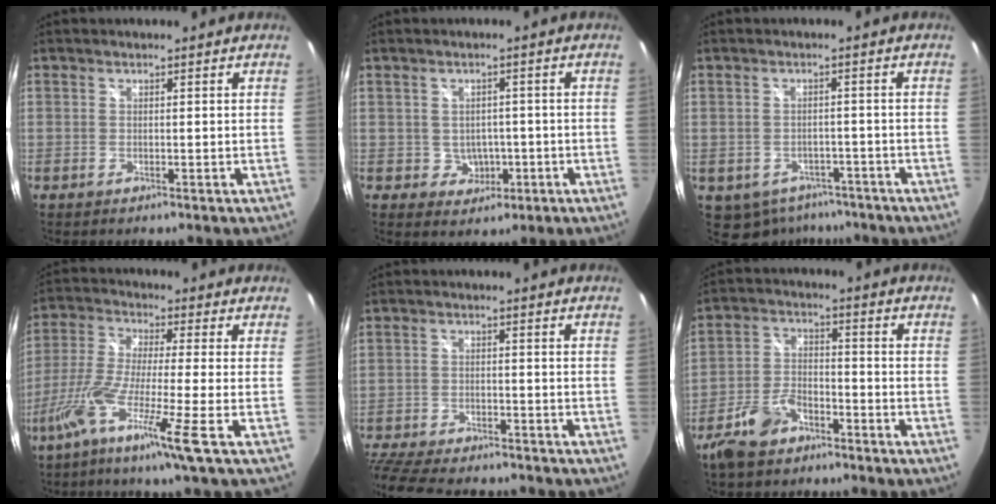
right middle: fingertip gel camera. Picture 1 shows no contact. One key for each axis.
{"total": 3.9, "fx": -0.8, "fy": 3.7, "fz": 1.1, "tx": -0.026, "ty": 0.007, "tz": -0.002}
{"total": 7.6, "fx": -4.8, "fy": 5.3, "fz": 2.5, "tx": -0.057, "ty": -0.003, "tz": -0.052}
{"total": 11.4, "fx": -6.0, "fy": -1.3, "fz": 9.6, "tx": -0.200, "ty": -0.016, "tz": -0.121}
{"total": 16.3, "fx": -13.7, "fy": 5.1, "fz": 7.1, "tx": -0.179, "ty": -0.025, "tz": -0.223}
{"total": 9.2, "fx": -6.6, "fy": 4.3, "fz": 4.8, "tx": -0.110, "ty": 0.007, "tz": -0.123}